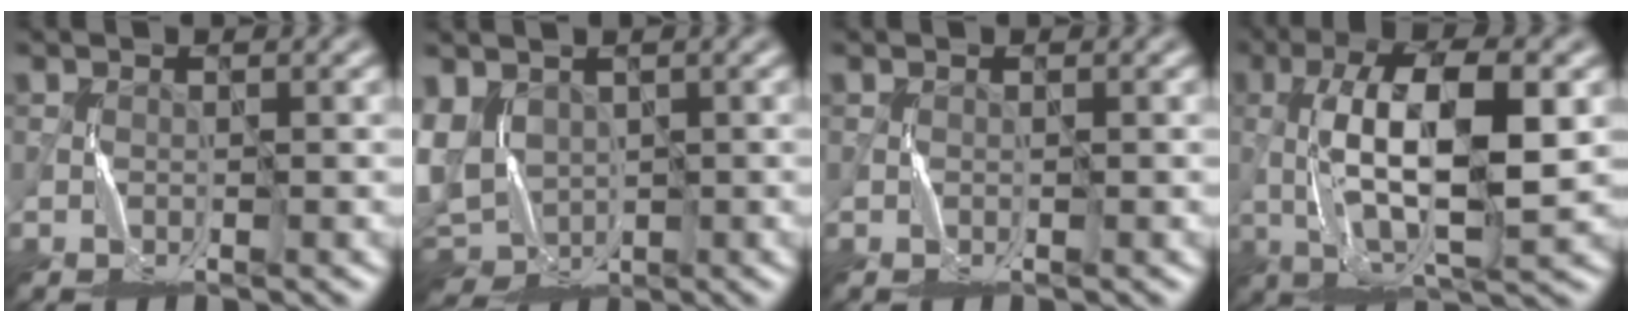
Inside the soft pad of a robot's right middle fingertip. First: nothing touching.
{"total": 5.5, "force": [0.0, 4.3, 3.4], "torque": [-0.082, -0.009, -0.001]}
{"total": 0.0}
{"total": 9.9, "force": [0.4, 2.7, 9.5], "torque": [-0.174, 0.012, 0.007]}